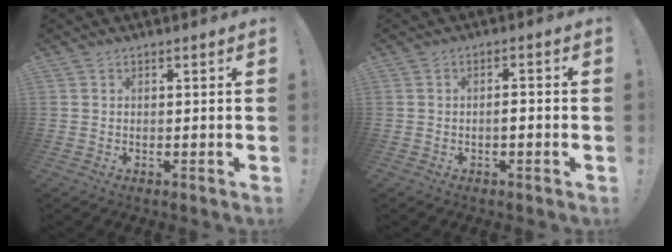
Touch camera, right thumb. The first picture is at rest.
{"total": 2.3, "force": [-1.1, 0.5, 2.0], "torque": [-0.035, 0.005, -0.020]}